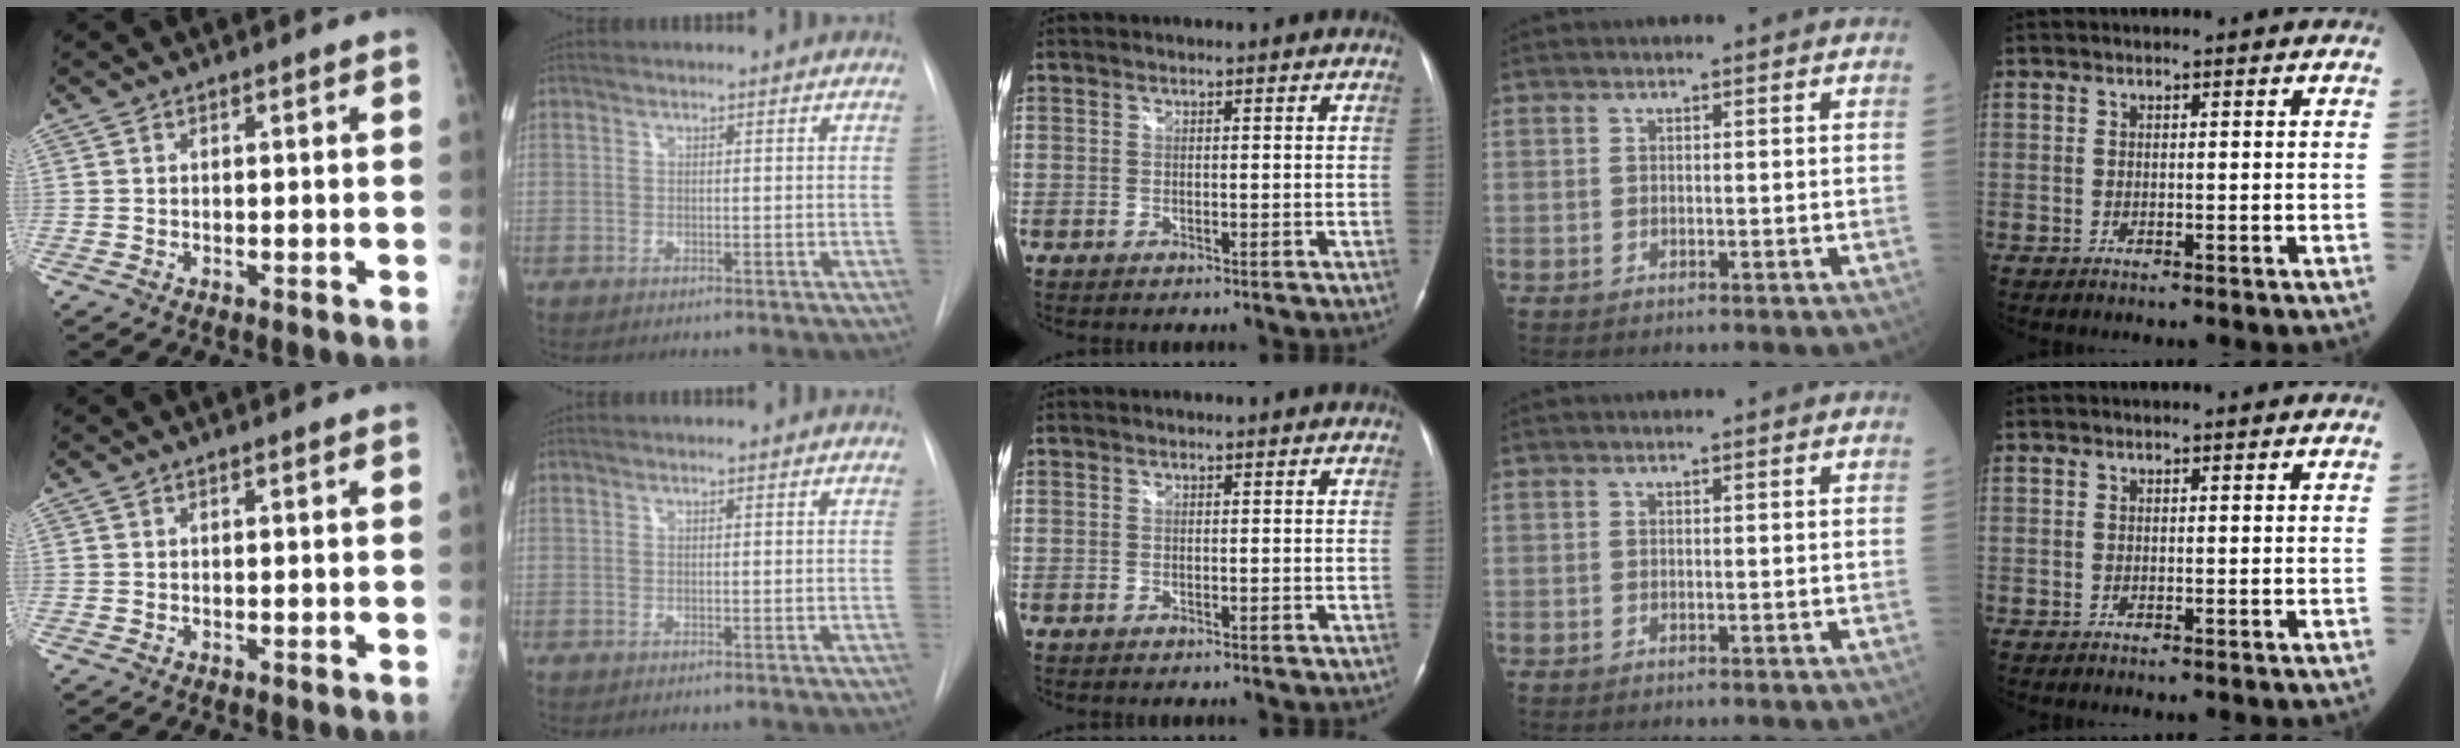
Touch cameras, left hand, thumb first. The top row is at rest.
{}